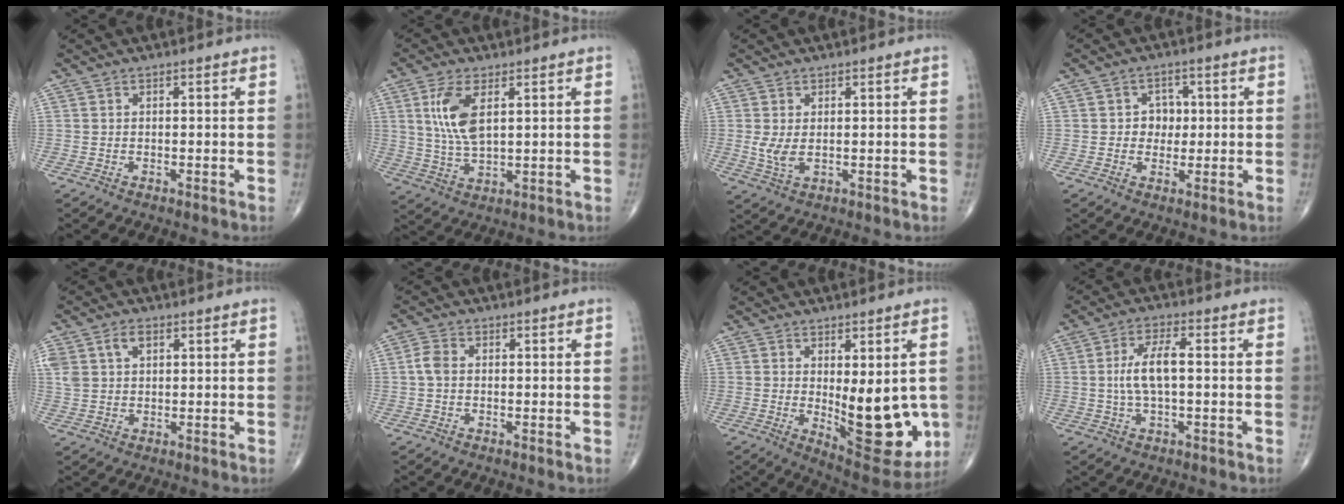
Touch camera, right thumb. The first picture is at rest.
{"total": 8.7, "force": [2.7, 3.8, 7.3], "torque": [-0.153, -0.012, 0.058]}
{"total": 3.4, "force": [0.3, 1.7, 3.0], "torque": [-0.068, -0.008, 0.013]}
{"total": 4.3, "force": [0.4, 3.7, 2.2], "torque": [-0.001, 0.006, 0.001]}
{"total": 5.6, "force": [2.3, 3.6, 3.6], "torque": [-0.073, 0.005, 0.050]}
{"total": 2.8, "force": [0.0, 1.9, 2.1], "torque": [-0.045, 0.006, -0.006]}
{"total": 15.0, "force": [-1.2, 6.1, 13.6], "torque": [-0.147, -0.030, 0.004]}
{"total": 7.0, "force": [0.1, 2.5, 6.5], "torque": [-0.140, 0.013, -0.001]}